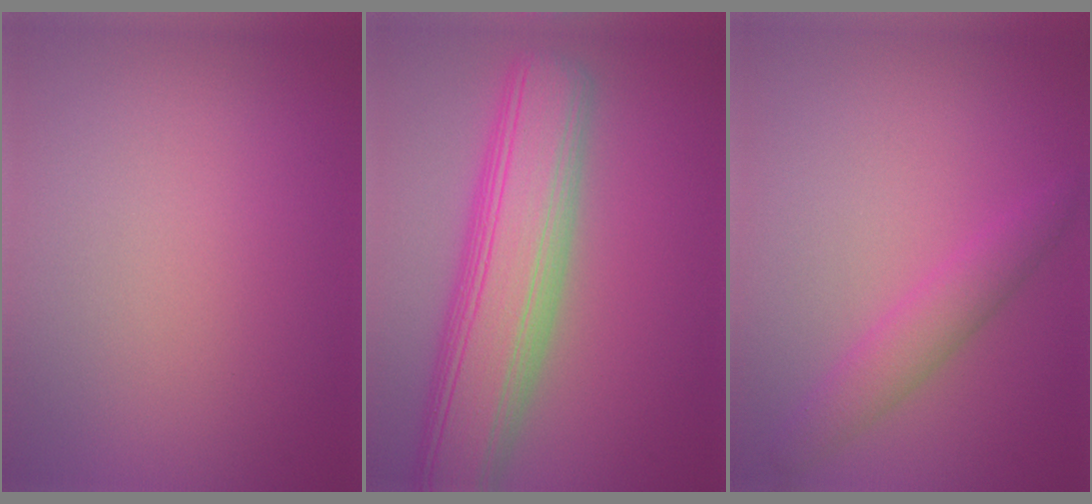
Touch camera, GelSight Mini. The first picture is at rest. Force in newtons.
{"total": 10.0, "press": 10.0, "slide": 0.8}
{"total": 2.7, "press": 2.7, "slide": 0.1}